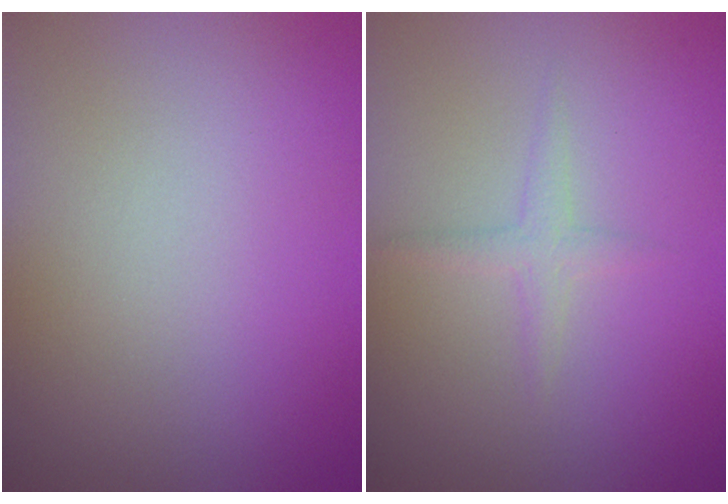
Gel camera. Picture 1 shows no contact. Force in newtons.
{"total": 1.3, "press": 1.3, "slide": 0.0}